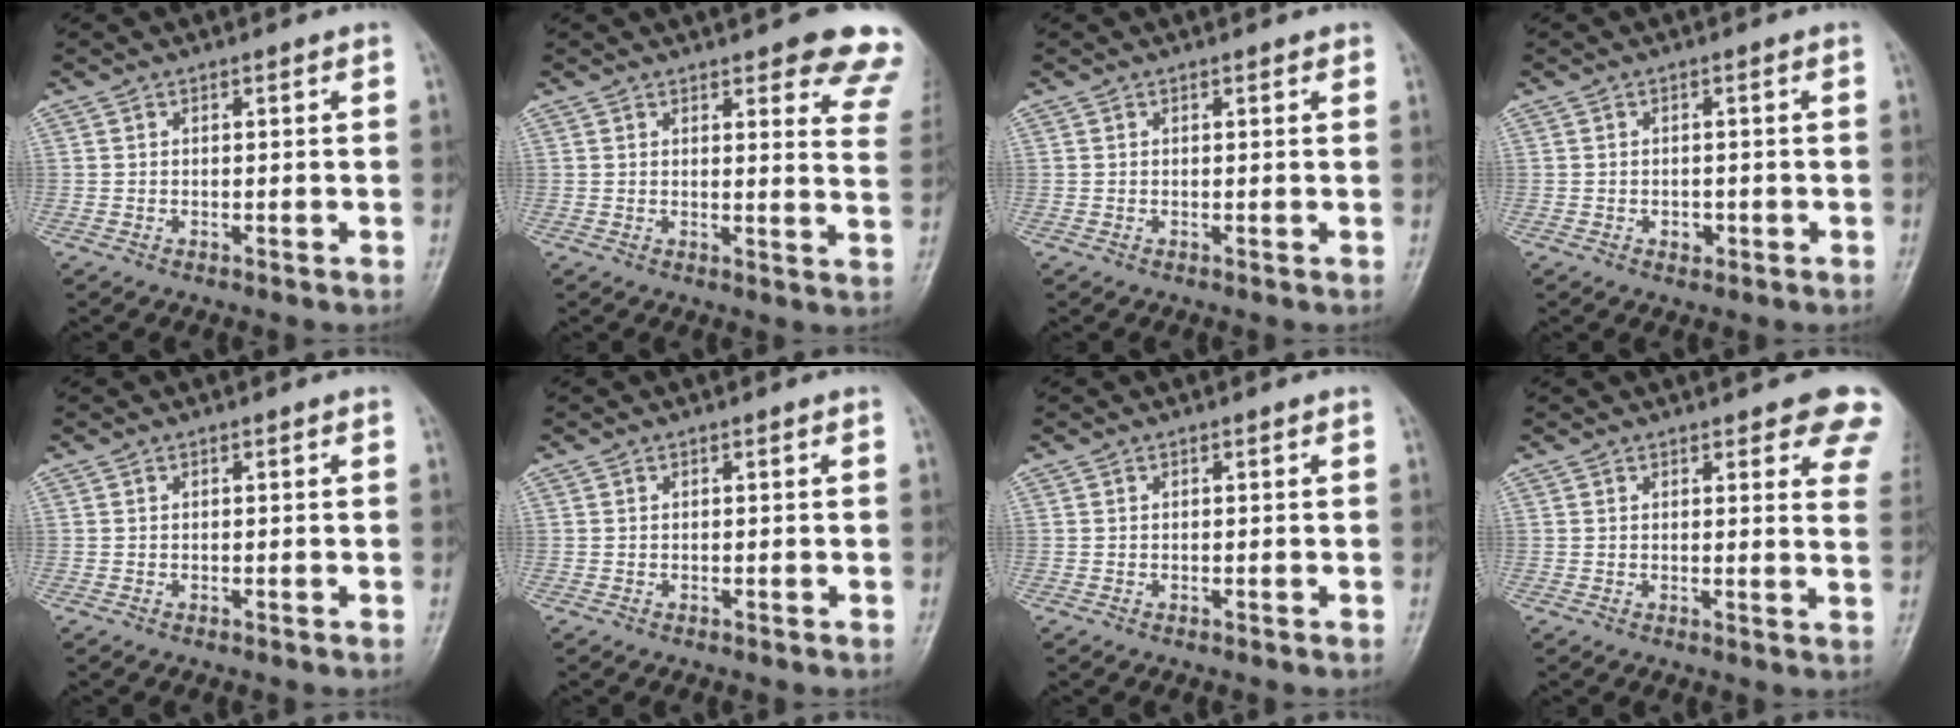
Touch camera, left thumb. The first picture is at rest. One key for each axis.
{"total": 14.1, "fx": 10.8, "fy": 3.9, "fz": 8.3, "tx": -0.056, "ty": -0.051, "tz": 0.101}
{"total": 1.0, "fx": 0.7, "fy": 0.3, "fz": 0.6, "tx": -0.010, "ty": 0.000, "tz": 0.005}
{"total": 1.7, "fx": -0.6, "fy": 1.3, "fz": 1.0, "tx": -0.008, "ty": 0.003, "tz": -0.005}
{"total": 0.0}
{"total": 0.0}
{"total": 0.0}
{"total": 10.7, "fx": 7.7, "fy": 3.5, "fz": 6.6, "tx": -0.039, "ty": -0.029, "tz": 0.070}